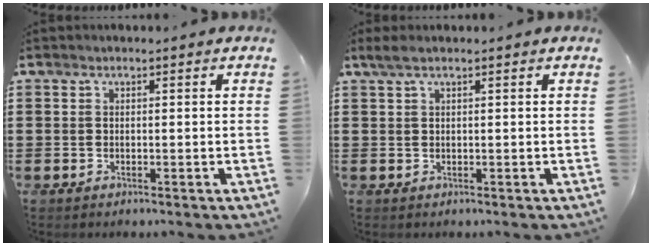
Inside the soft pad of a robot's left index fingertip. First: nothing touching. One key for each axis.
{"total": 1.3, "fx": 0.6, "fy": 0.2, "fz": 1.1, "tx": -0.023, "ty": 0.001, "tz": 0.012}